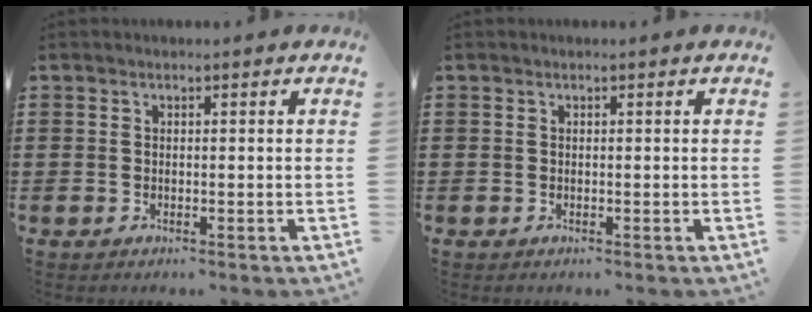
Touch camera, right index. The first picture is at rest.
{"total": 0.0}